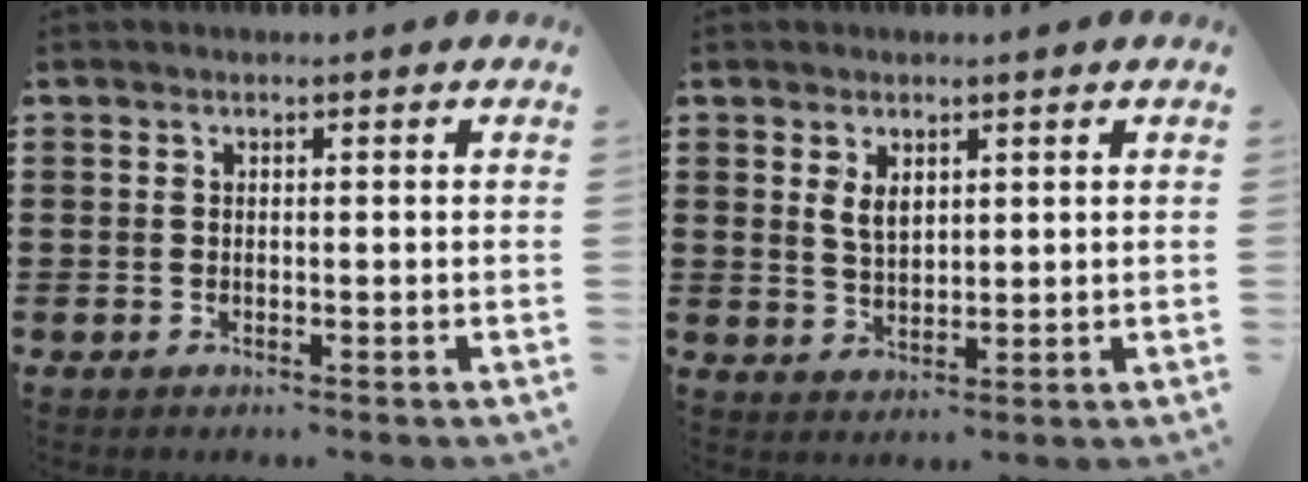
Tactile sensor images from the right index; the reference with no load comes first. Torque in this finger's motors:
{"motor_torque": [0.07, 0.07, 0.22, 0.04]}